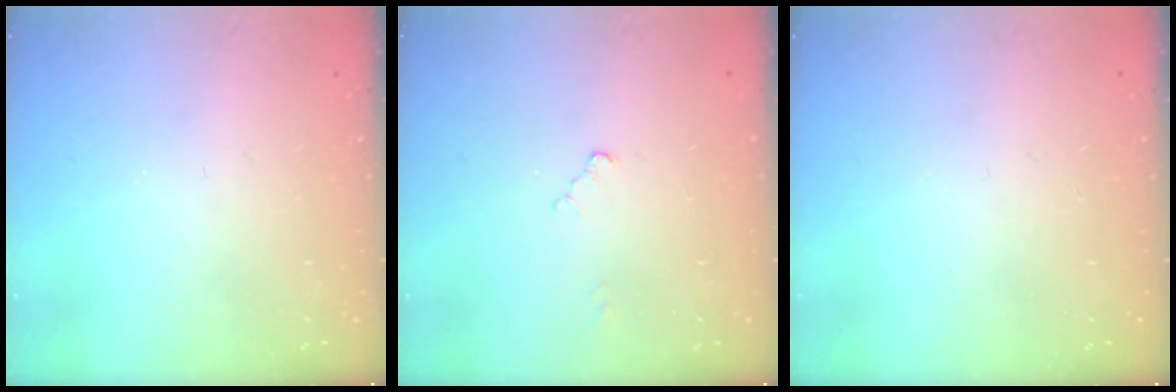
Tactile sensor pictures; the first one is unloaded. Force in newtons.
{"total": 2.3, "press": 2.3, "slide": 0.4}
{"total": 0.0}